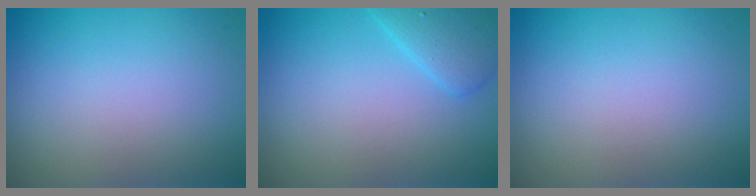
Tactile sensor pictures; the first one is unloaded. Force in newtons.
{"total": 2.9, "press": 2.9, "slide": 0.1}
{"total": 0.0}